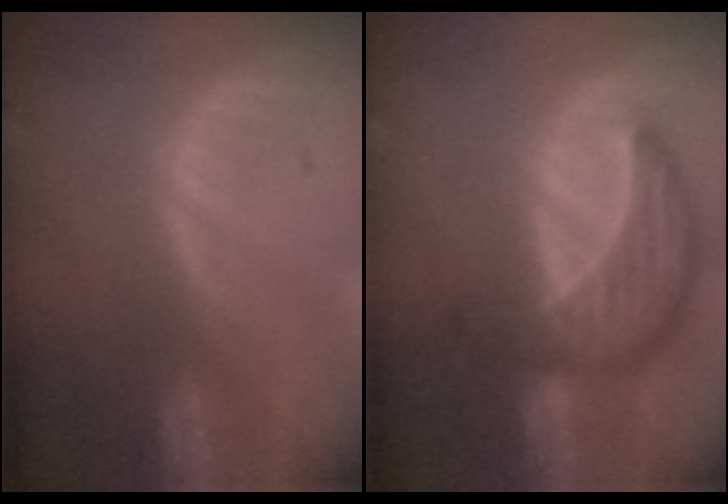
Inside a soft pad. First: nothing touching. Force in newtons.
{"total": 9.7, "press": 9.7, "slide": 0.7}